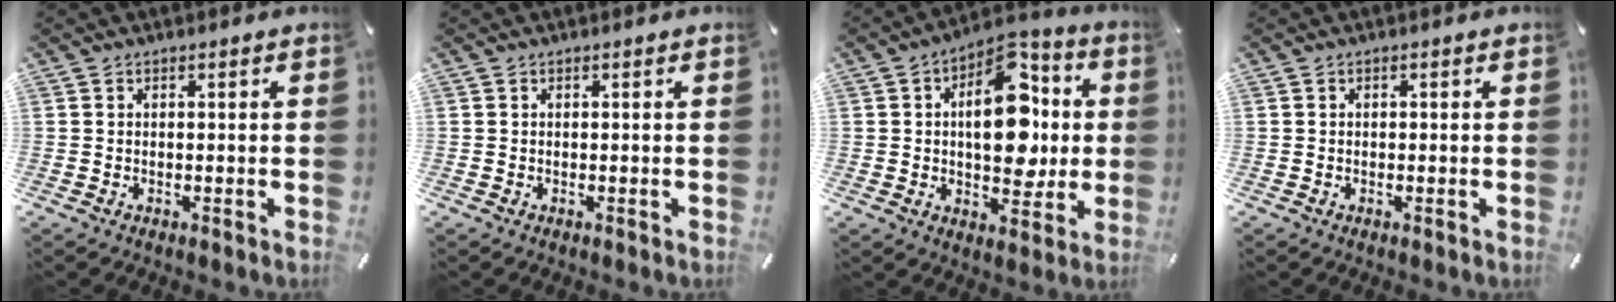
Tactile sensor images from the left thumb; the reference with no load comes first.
{"total": 0.0}
{"total": 17.2, "force": [2.5, 10.6, 13.3], "torque": [-0.179, -0.011, 0.044]}
{"total": 0.0}